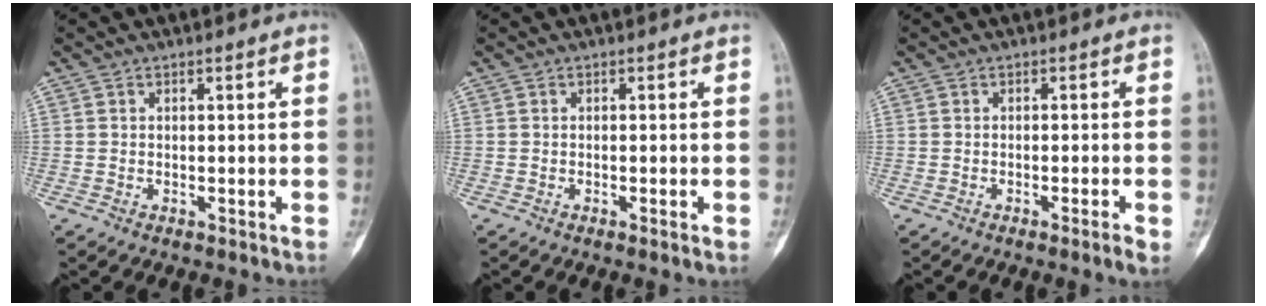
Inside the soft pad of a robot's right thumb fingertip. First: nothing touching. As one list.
[{"total": 1.3, "force": [-0.5, 0.0, 1.2], "torque": [-0.022, -0.003, -0.006]}, {"total": 2.4, "force": [-1.2, 0.0, 2.1], "torque": [-0.038, -0.003, -0.019]}]